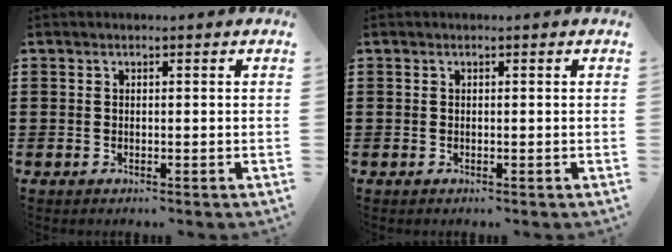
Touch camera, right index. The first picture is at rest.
{"total": 0.0}